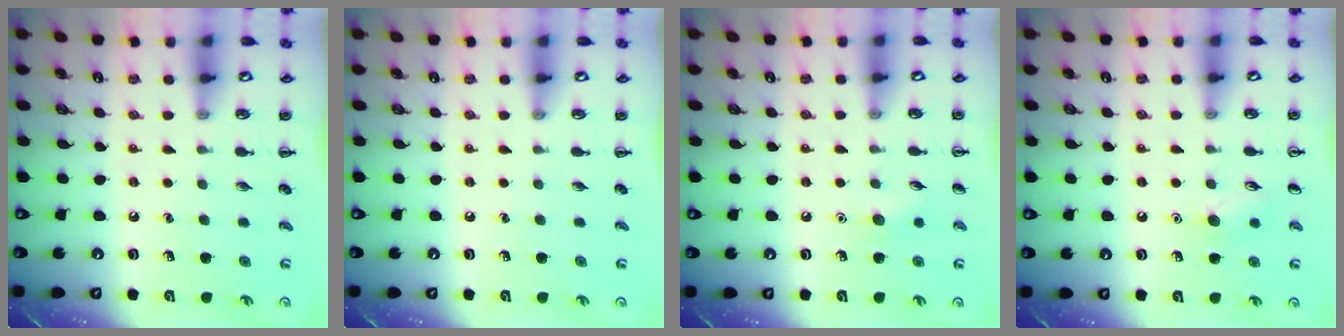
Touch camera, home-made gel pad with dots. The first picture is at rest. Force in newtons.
{"total": 0.0}
{"total": 5.0, "press": 4.8, "slide": 1.3}
{"total": 6.4, "press": 6.3, "slide": 1.4}